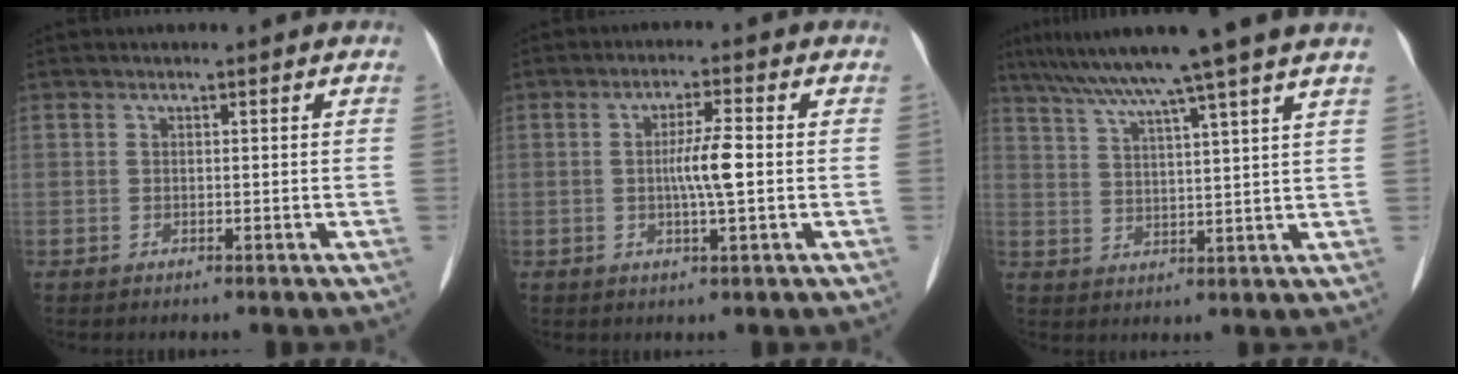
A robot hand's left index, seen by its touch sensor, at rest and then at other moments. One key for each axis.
{"total": 4.8, "fx": -0.3, "fy": 0.2, "fz": 4.8, "tx": -0.092, "ty": -0.003, "tz": -0.005}
{"total": 14.2, "fx": 11.3, "fy": -2.2, "fz": 8.3, "tx": -0.135, "ty": 0.011, "tz": 0.159}